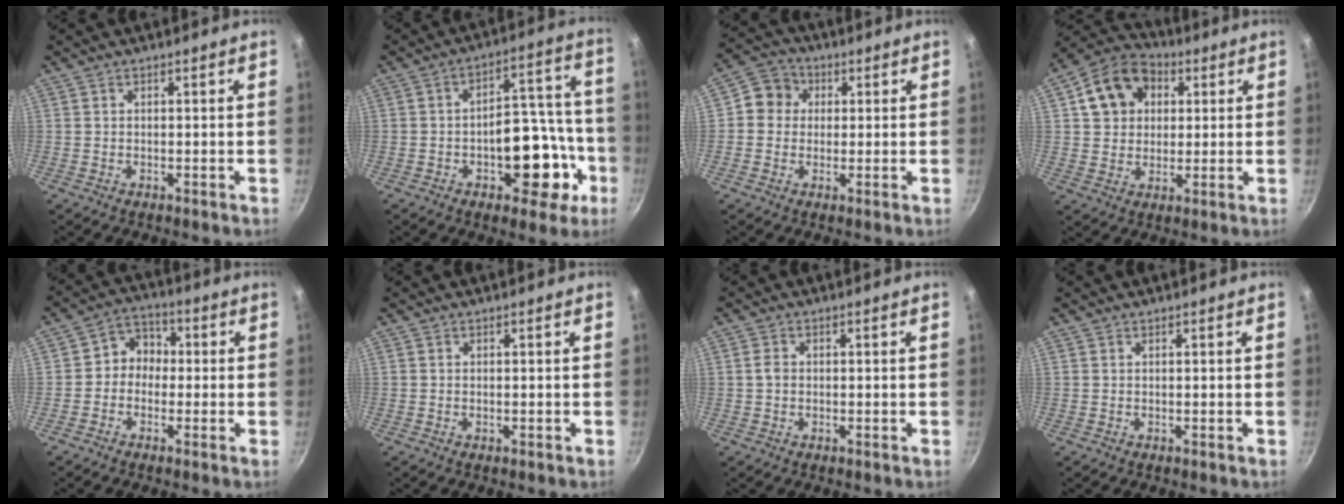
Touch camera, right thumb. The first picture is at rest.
{"total": 15.9, "force": [-5.6, 9.0, 11.9], "torque": [-0.102, 0.061, -0.072]}
{"total": 6.6, "force": [0.8, 6.0, 2.5], "torque": [-0.007, 0.013, -0.006]}
{"total": 13.0, "force": [3.7, 10.4, 6.9], "torque": [-0.094, 0.018, 0.050]}
{"total": 5.8, "force": [-0.6, 5.1, 2.7], "torque": [-0.009, 0.020, -0.029]}
{"total": 0.5, "force": [-0.2, 0.2, 0.5], "torque": [-0.008, 0.003, -0.004]}
{"total": 1.8, "force": [0.0, 1.4, 1.1], "torque": [-0.018, 0.004, -0.003]}
{"total": 0.0}